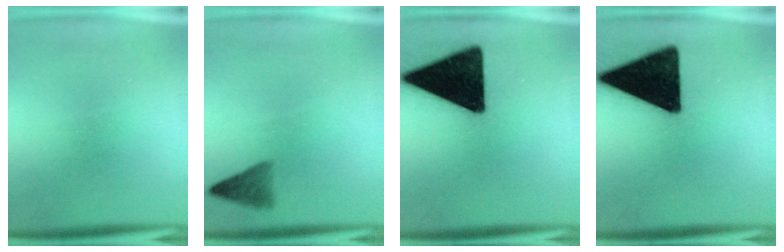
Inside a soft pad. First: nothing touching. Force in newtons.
{"total": 2.8}
{"total": 18.7}
{"total": 18.7}